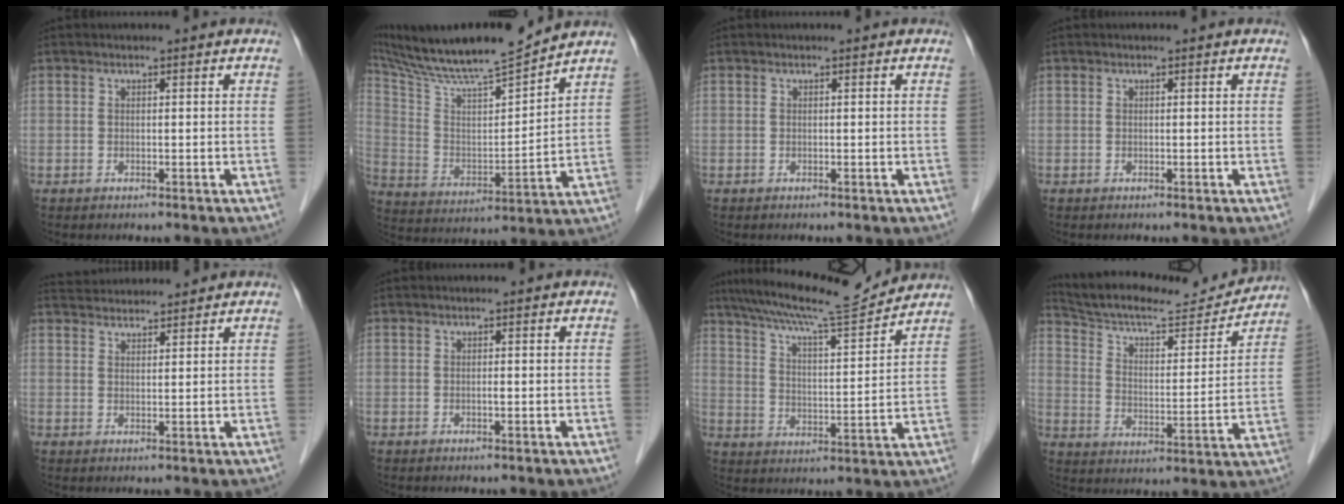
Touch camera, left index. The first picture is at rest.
{"total": 16.7, "force": [15.3, -0.4, 6.6], "torque": [-0.127, -0.007, 0.265]}
{"total": 0.0}
{"total": 0.0}
{"total": 7.1, "force": [6.9, 0.7, 1.5], "torque": [-0.030, 0.034, 0.109]}
{"total": 0.0}
{"total": 14.3, "force": [13.3, -0.2, 5.3], "torque": [-0.099, 0.001, 0.208]}
{"total": 18.1, "force": [17.3, 2.3, 5.1], "torque": [-0.092, -0.008, 0.260]}